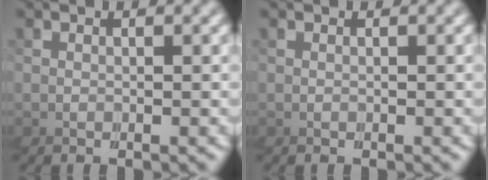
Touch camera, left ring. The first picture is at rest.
{"total": 0.0}